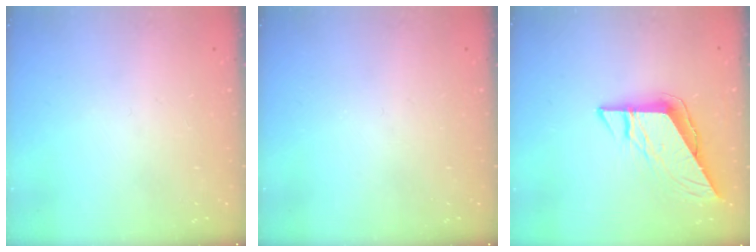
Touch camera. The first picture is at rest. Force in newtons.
{"total": 0.0}
{"total": 8.8, "press": 8.7, "slide": 0.8}